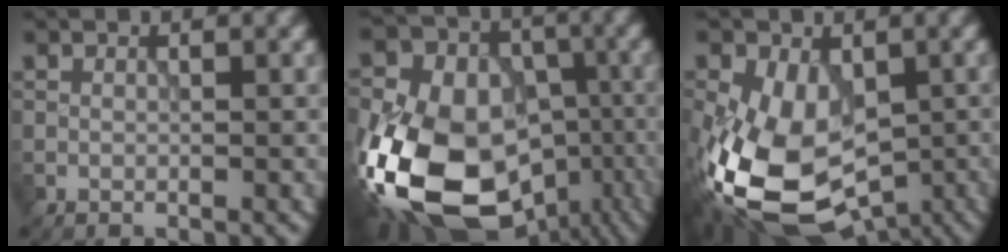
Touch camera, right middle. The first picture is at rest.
{"total": 20.2, "force": [-7.9, 14.4, 11.8], "torque": [-0.237, -0.014, -0.126]}
{"total": 12.9, "force": [-3.3, 7.9, 9.6], "torque": [-0.205, -0.042, -0.044]}